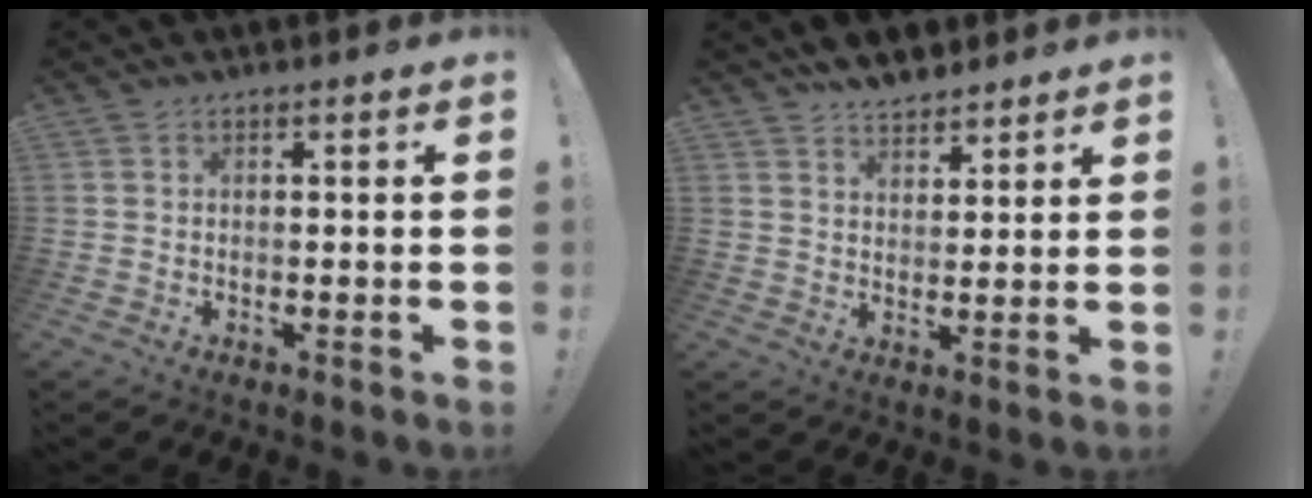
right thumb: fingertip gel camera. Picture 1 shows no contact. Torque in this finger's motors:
{"motor_torque": [-0.76, 0.69, -0.19, 0.39, 0.00]}